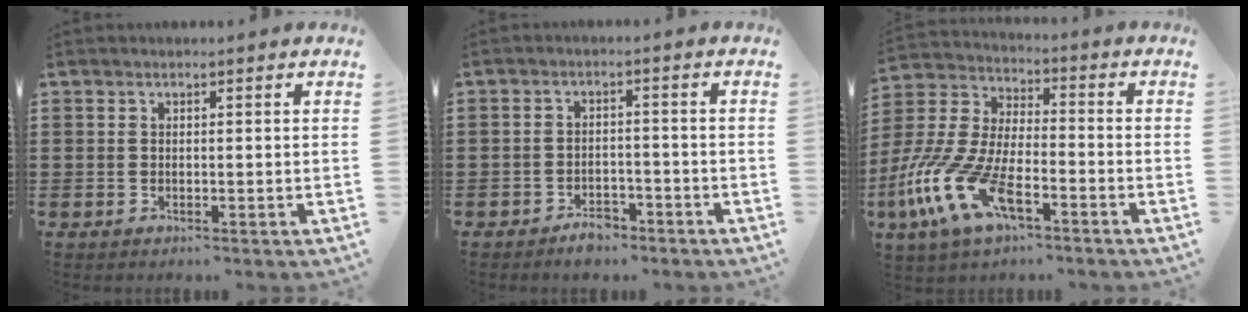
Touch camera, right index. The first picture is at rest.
{"total": 3.1, "force": [-2.7, 1.3, 1.0], "torque": [-0.017, 0.008, -0.052]}
{"total": 13.4, "force": [-7.0, 5.5, 10.0], "torque": [-0.253, -0.005, -0.145]}